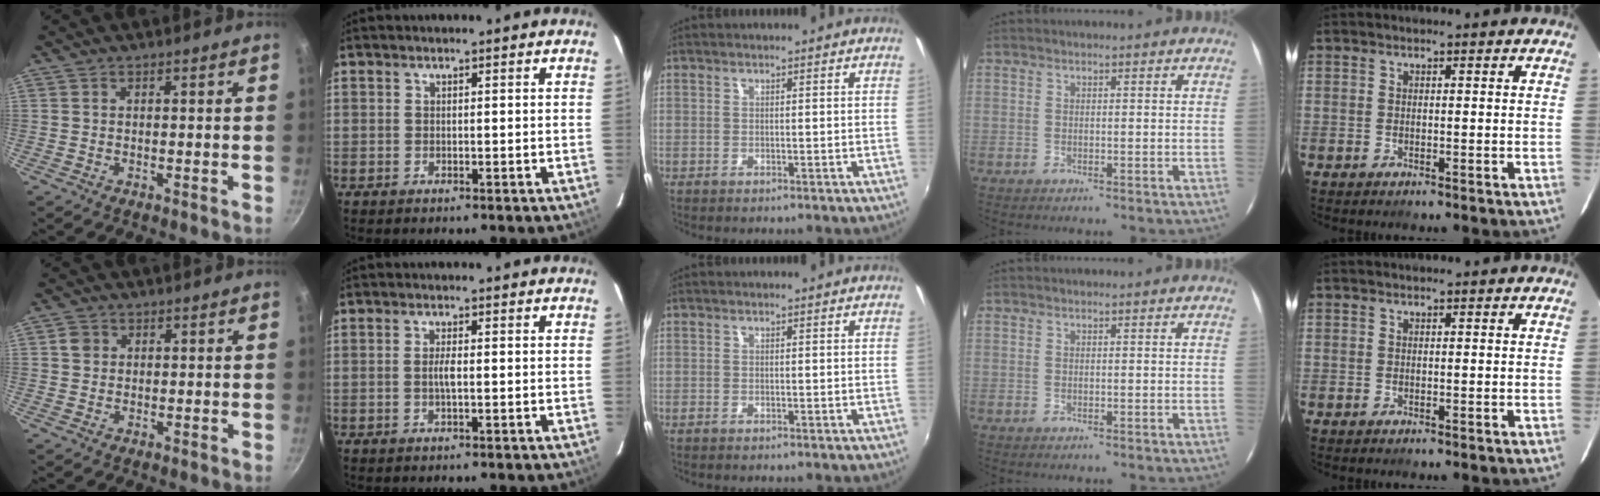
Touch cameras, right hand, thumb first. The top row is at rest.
{"thumb": {"total": 2.2, "force": [0.5, 2.0, 0.8], "torque": [-0.005, 0.005, 0.006]}, "index": {"total": 1.8, "force": [-0.2, 0.2, 1.8], "torque": [-0.035, -0.001, -0.006]}}